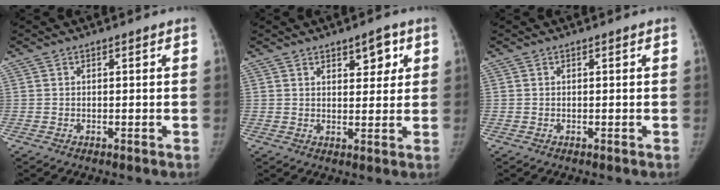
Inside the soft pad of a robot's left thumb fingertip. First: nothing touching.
{"total": 3.7, "force": [1.7, 1.7, 2.9], "torque": [-0.024, -0.004, 0.021]}
{"total": 0.0}